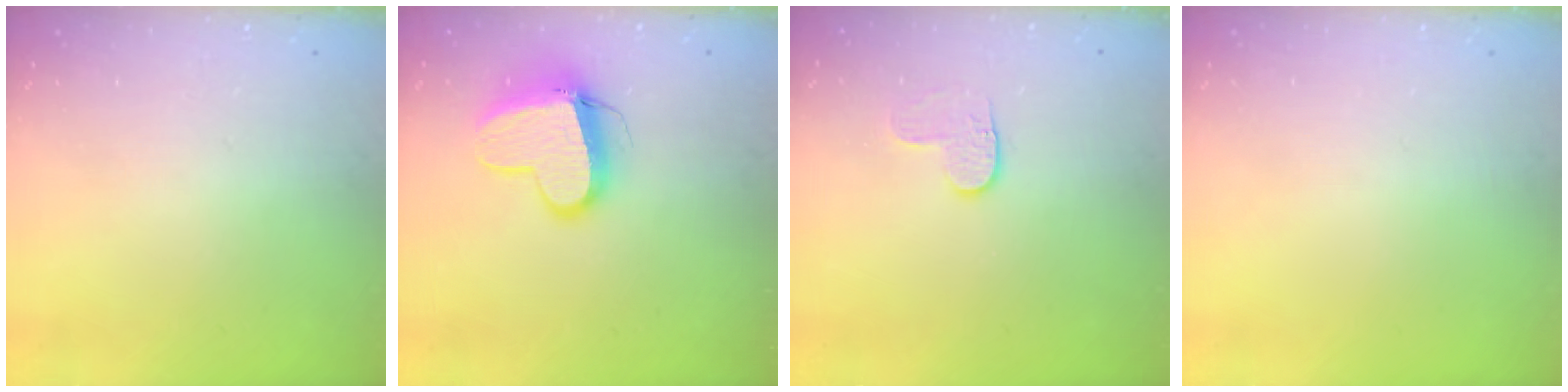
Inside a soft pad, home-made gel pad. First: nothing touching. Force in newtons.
{"total": 11.7, "press": 11.6, "slide": 1.3}
{"total": 3.7, "press": 3.7, "slide": 0.2}
{"total": 0.0}